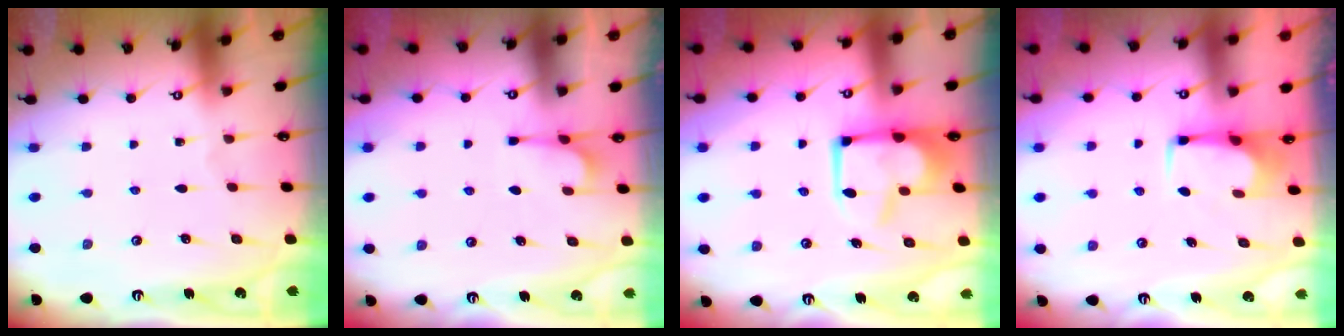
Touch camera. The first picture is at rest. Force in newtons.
{"total": 1.1, "press": 0.2, "slide": 1.1}
{"total": 2.1, "press": 2.0, "slide": 0.8}
{"total": 2.7, "press": 2.6, "slide": 0.4}